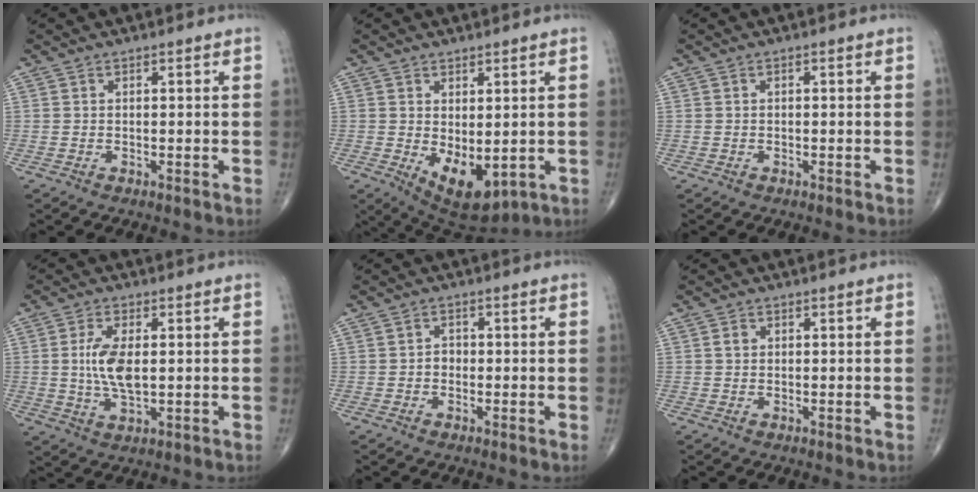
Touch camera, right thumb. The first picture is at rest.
{"total": 9.4, "force": [-1.3, 4.8, 7.9], "torque": [-0.106, -0.012, 0.002]}
{"total": 0.0}
{"total": 8.0, "force": [0.6, 3.6, 7.1], "torque": [-0.146, -0.009, 0.015]}
{"total": 1.7, "force": [-0.4, 1.4, 0.8], "torque": [-0.002, 0.006, -0.010]}
{"total": 1.2, "force": [0.3, 1.0, 0.6], "torque": [-0.009, 0.004, 0.004]}